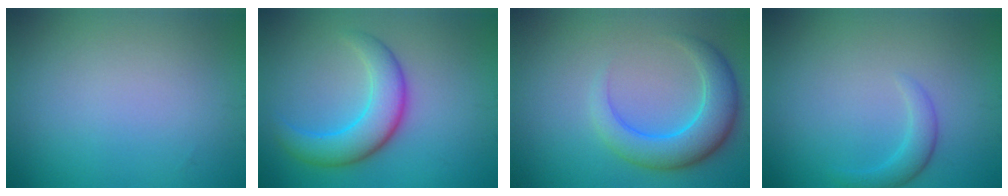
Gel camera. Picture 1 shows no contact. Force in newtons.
{"total": 5.0, "press": 5.0, "slide": 0.1}
{"total": 5.1, "press": 5.1, "slide": 0.2}
{"total": 1.8, "press": 1.8, "slide": 0.1}